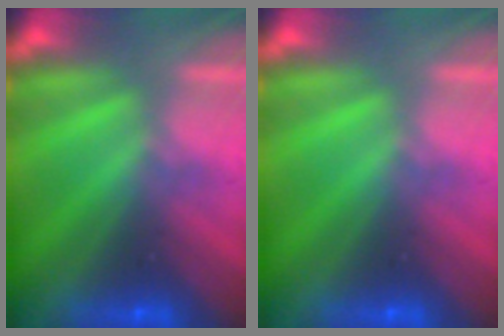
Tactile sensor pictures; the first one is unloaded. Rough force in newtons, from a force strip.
{"total": 0.0}